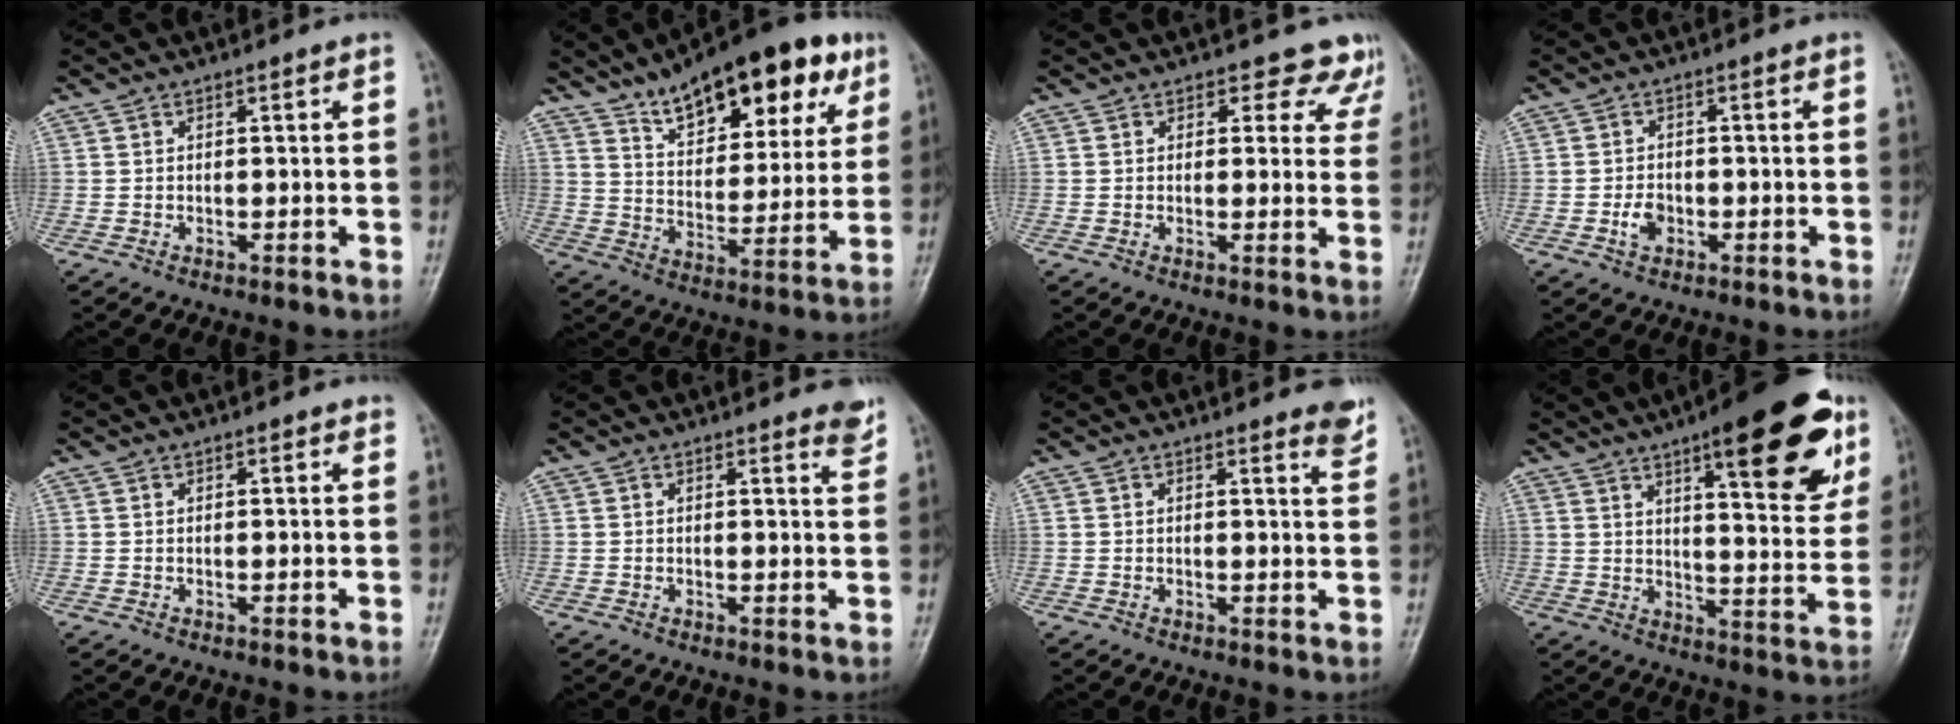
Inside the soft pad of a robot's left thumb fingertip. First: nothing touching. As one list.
[{"total": 21.3, "force": [12.7, 9.4, 14.2], "torque": [-0.164, -0.037, 0.198]}, {"total": 6.9, "force": [5.5, 4.0, 1.3], "torque": [0.035, -0.025, 0.044]}, {"total": 3.0, "force": [-1.0, 2.2, 1.8], "torque": [-0.025, 0.006, -0.020]}, {"total": 1.2, "force": [0.8, 0.5, 0.7], "torque": [-0.005, -0.002, 0.007]}, {"total": 2.9, "force": [2.6, 0.7, 1.2], "torque": [-0.007, -0.021, 0.019]}, {"total": 3.2, "force": [2.8, 0.7, 1.5], "torque": [-0.009, -0.023, 0.021]}, {"total": 20.8, "force": [11.2, 6.0, 16.4], "torque": [-0.182, -0.039, 0.151]}]